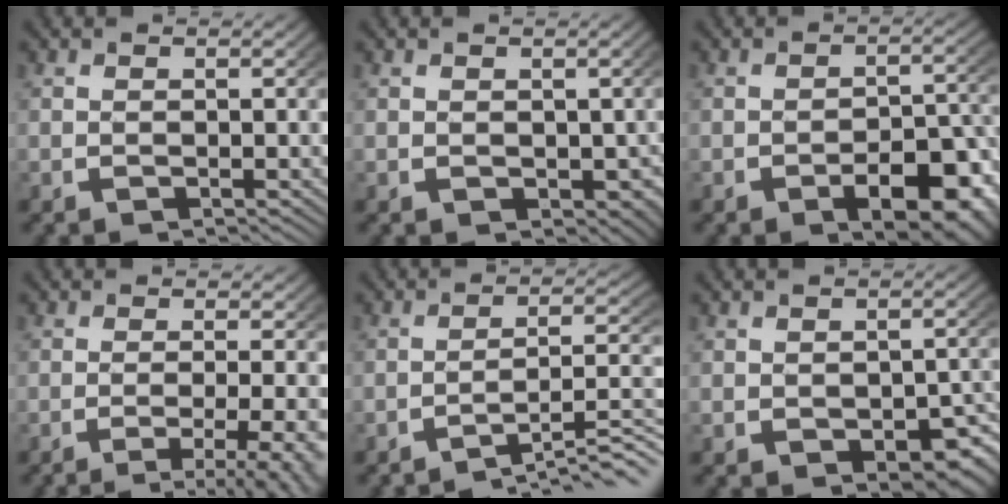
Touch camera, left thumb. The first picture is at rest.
{"total": 1.8, "force": [-0.1, 1.6, 0.9], "torque": [-0.007, -0.013, 0.013]}
{"total": 6.2, "force": [-2.4, 3.2, 4.8], "torque": [-0.063, -0.022, -0.028]}
{"total": 6.5, "force": [-3.8, 2.3, 4.6], "torque": [-0.069, -0.023, -0.046]}
{"total": 8.0, "force": [-5.3, 2.7, 5.2], "torque": [-0.076, -0.014, -0.071]}
{"total": 4.0, "force": [-1.1, 2.6, 2.9], "torque": [-0.037, -0.025, -0.001]}